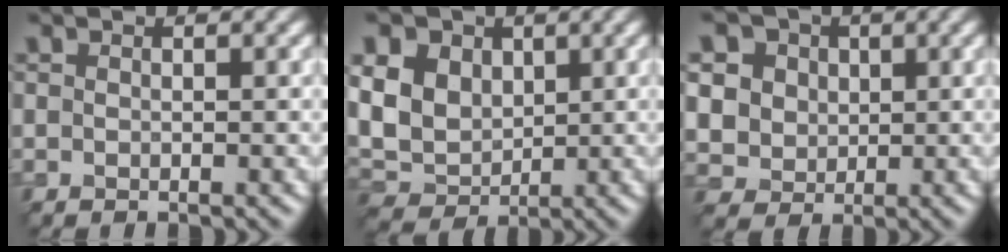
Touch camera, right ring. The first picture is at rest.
{"total": 9.1, "force": [2.7, 7.1, 5.1], "torque": [-0.118, 0.021, 0.039]}
{"total": 8.5, "force": [3.2, 7.0, 3.6], "torque": [-0.091, 0.023, 0.043]}